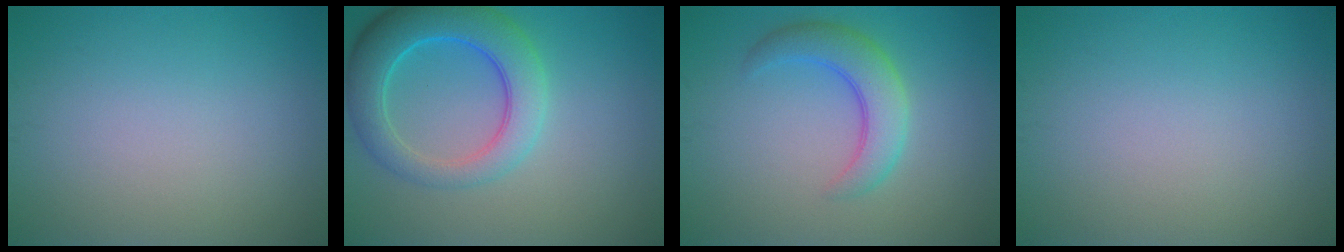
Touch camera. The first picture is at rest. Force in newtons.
{"total": 6.6, "press": 6.6, "slide": 0.3}
{"total": 4.2, "press": 4.2, "slide": 0.1}
{"total": 0.0}